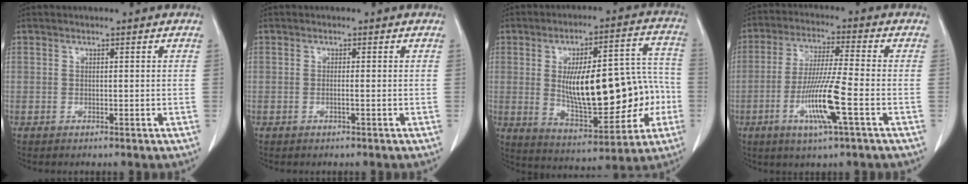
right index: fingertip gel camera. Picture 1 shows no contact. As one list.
[{"total": 0.7, "force": [-0.2, -0.1, 0.6], "torque": [-0.009, 0.003, -0.001]}, {"total": 20.2, "force": [-1.7, 7.4, 18.7], "torque": [-0.279, 0.033, -0.008]}, {"total": 10.8, "force": [-3.6, -0.2, 10.2], "torque": [-0.199, -0.013, -0.068]}]